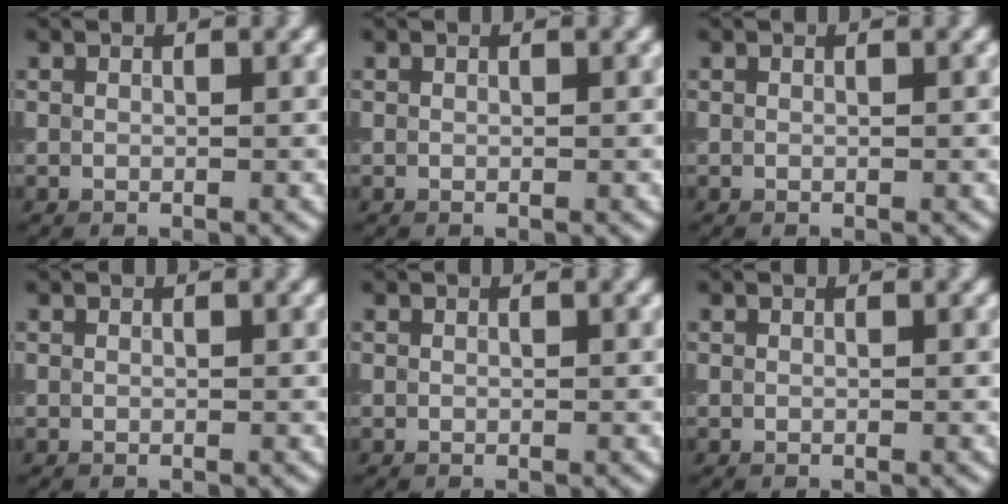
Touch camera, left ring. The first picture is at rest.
{"total": 0.0}
{"total": 0.0}
{"total": 0.0}
{"total": 0.0}
{"total": 0.0}